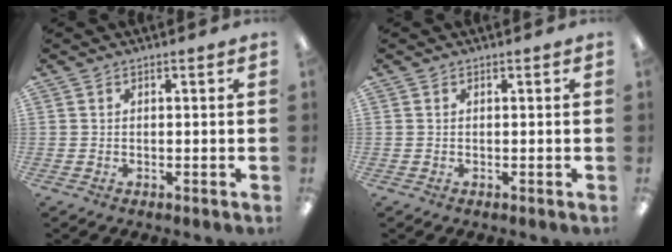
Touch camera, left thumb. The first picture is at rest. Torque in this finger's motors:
{"motor_torque": [0.00, 0.00, -0.12, 0.12, 0.00]}